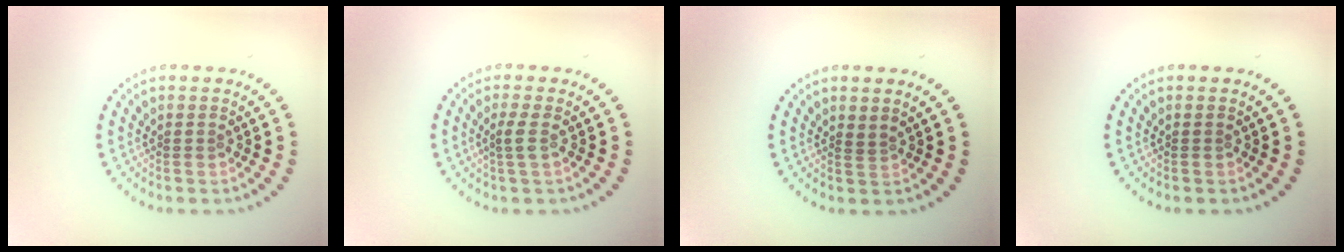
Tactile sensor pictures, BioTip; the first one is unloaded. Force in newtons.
{"total": 1.3, "press": 1.1, "slide": 0.7}
{"total": 0.7, "press": 0.3, "slide": 0.6}
{"total": 0.0}